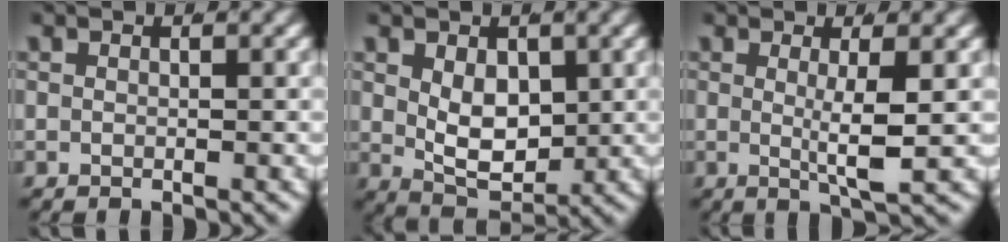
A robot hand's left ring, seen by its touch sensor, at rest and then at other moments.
{"total": 4.6, "force": [0.3, 2.9, 3.6], "torque": [-0.066, -0.029, 0.021]}
{"total": 3.3, "force": [0.2, 0.0, 3.3], "torque": [-0.055, -0.016, 0.009]}